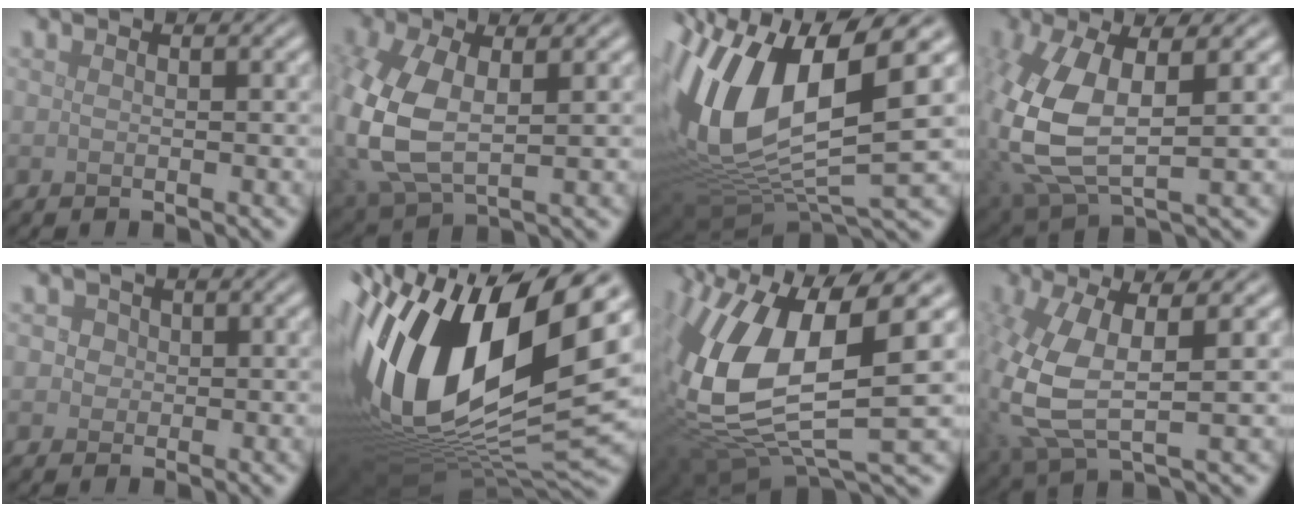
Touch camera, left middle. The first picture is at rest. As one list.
[{"total": 9.0, "force": [0.3, 5.2, 7.3], "torque": [-0.195, -0.007, 0.013]}, {"total": 14.7, "force": [3.0, 6.6, 12.8], "torque": [-0.280, -0.004, 0.052]}, {"total": 10.4, "force": [0.1, 5.4, 8.9], "torque": [-0.225, -0.014, 0.008]}, {"total": 2.6, "force": [0.8, 2.2, 1.0], "torque": [0.000, 0.013, 0.000]}, {"total": 20.2, "force": [2.8, 9.3, 17.8], "torque": [-0.354, -0.026, 0.056]}, {"total": 13.7, "force": [1.9, 6.3, 12.0], "torque": [-0.264, -0.008, 0.034]}, {"total": 8.5, "force": [0.4, 3.8, 7.6], "torque": [-0.190, -0.005, 0.009]}]